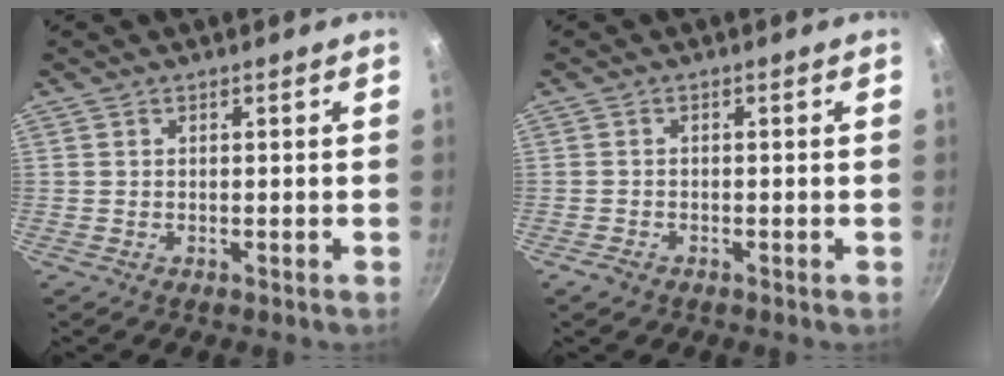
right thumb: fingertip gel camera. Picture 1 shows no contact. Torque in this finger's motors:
{"motor_torque": [0.31, 0.17, -0.22, -0.38, 0.04]}